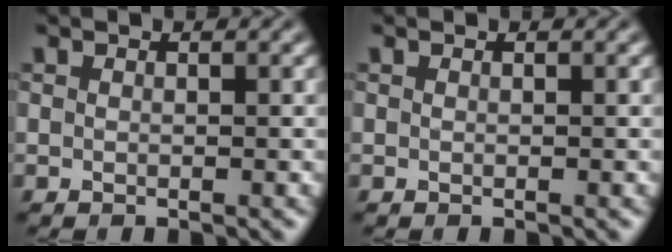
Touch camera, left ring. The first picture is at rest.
{"total": 0.0}